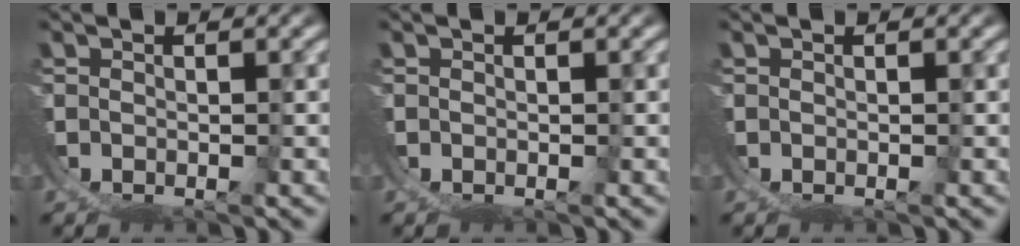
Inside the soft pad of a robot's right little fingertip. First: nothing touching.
{"total": 0.0}
{"total": 0.0}